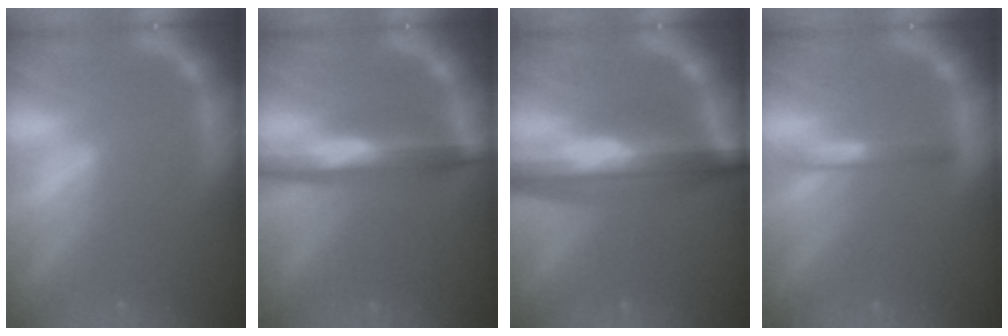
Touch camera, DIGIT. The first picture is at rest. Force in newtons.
{"total": 6.0}
{"total": 10.0}
{"total": 2.0}